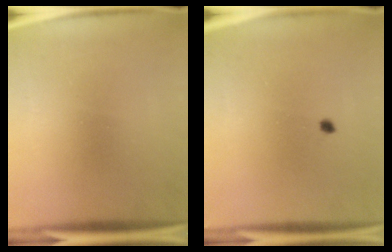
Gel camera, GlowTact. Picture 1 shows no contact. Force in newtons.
{"total": 0.8}